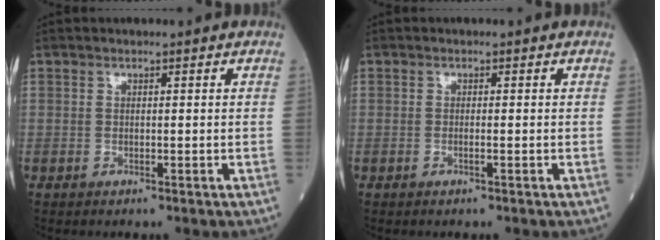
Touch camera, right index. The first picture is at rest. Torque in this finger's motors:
{"motor_torque": [-0.02, -0.07, -0.04, -0.01]}